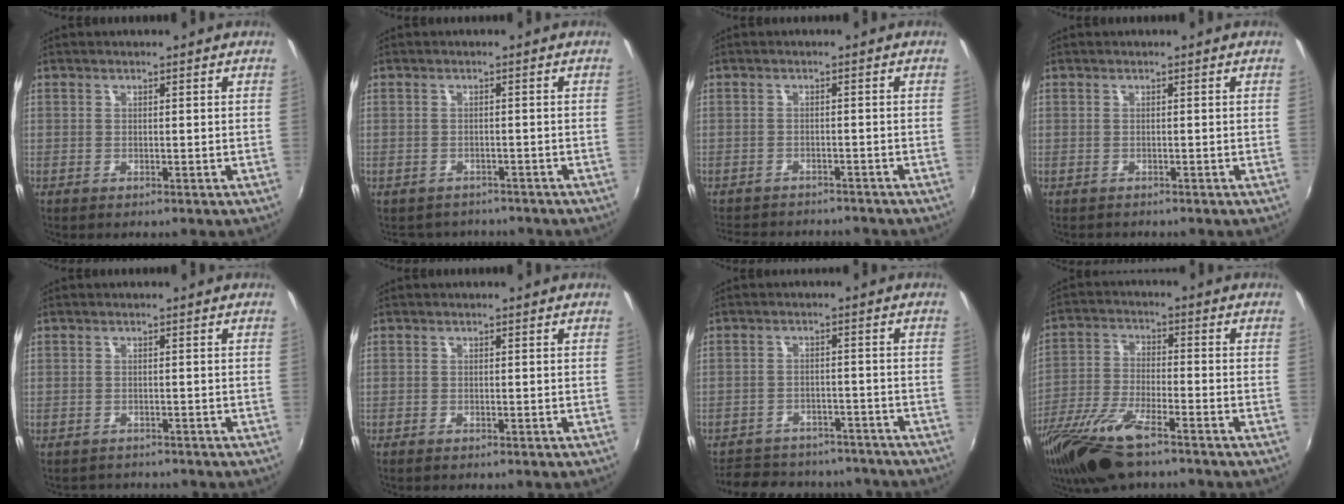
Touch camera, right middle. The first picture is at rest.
{"total": 4.6, "force": [-4.1, 2.0, 0.5], "torque": [-0.018, -0.007, -0.059]}
{"total": 10.3, "force": [-9.2, 3.1, 3.4], "torque": [-0.082, -0.010, -0.132]}
{"total": 0.9, "force": [-0.8, 0.5, -0.1], "torque": [-0.001, 0.003, -0.013]}
{"total": 2.4, "force": [-2.2, 1.0, 0.2], "torque": [-0.009, -0.006, -0.030]}
{"total": 0.9, "force": [-0.8, 0.3, 0.4], "torque": [-0.009, -0.005, -0.016]}
{"total": 18.3, "force": [-15.6, 7.1, 6.3], "torque": [-0.140, 0.022, -0.200]}
{"total": 15.4, "force": [-10.9, 3.7, 10.1], "torque": [-0.218, -0.043, -0.212]}